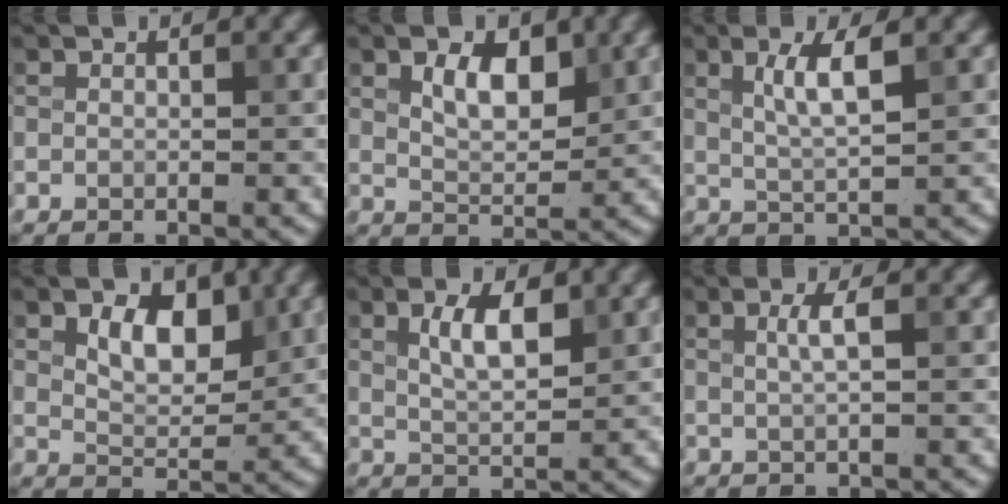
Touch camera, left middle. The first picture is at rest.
{"total": 3.5, "force": [1.6, 1.7, 2.6], "torque": [-0.048, 0.000, 0.029]}
{"total": 3.5, "force": [1.3, 0.7, 3.2], "torque": [-0.060, -0.001, 0.025]}
{"total": 4.3, "force": [1.8, 2.4, 3.0], "torque": [-0.054, -0.001, 0.028]}
{"total": 3.4, "force": [1.5, 1.2, 2.9], "torque": [-0.057, 0.001, 0.028]}
{"total": 1.8, "force": [0.4, 0.5, 1.7], "torque": [-0.031, 0.002, 0.005]}